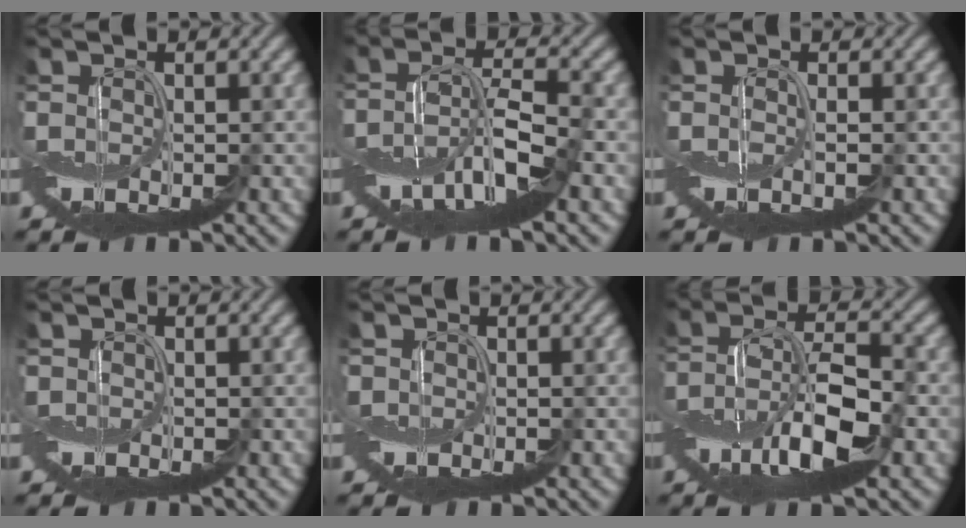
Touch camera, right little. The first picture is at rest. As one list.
[{"total": 6.0, "force": [-3.0, 1.5, 5.0], "torque": [-0.095, 0.004, -0.063]}, {"total": 0.7, "force": [-0.2, -0.1, 0.7], "torque": [-0.014, -0.003, -0.003]}, {"total": 0.7, "force": [0.3, 0.6, -0.3], "torque": [0.003, 0.001, 0.002]}, {"total": 1.0, "force": [0.2, 0.9, -0.3], "torque": [0.003, 0.000, 0.000]}, {"total": 7.1, "force": [-3.1, 2.6, 5.8], "torque": [-0.119, 0.006, -0.062]}]